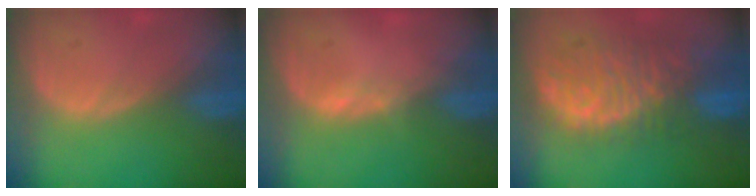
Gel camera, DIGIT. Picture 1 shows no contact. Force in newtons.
{"total": 0.6, "press": 0.5, "slide": 0.4}
{"total": 11.1, "press": 9.6, "slide": 5.6}